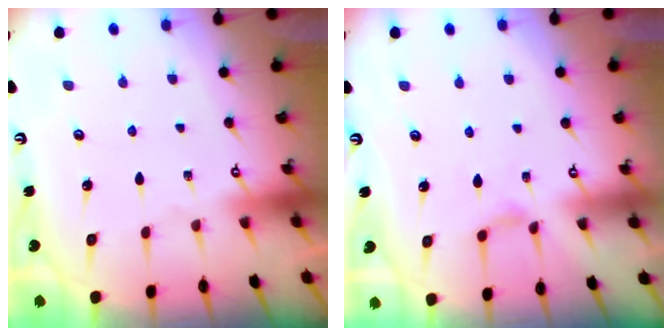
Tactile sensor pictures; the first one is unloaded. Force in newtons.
{"total": 2.3, "press": 2.2, "slide": 0.5}